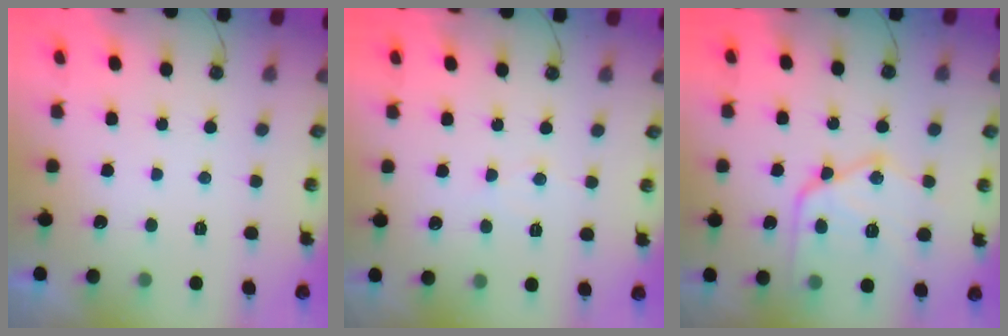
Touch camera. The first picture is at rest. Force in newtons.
{"total": 5.2, "press": 5.2, "slide": 0.8}
{"total": 18.9, "press": 18.8, "slide": 2.1}